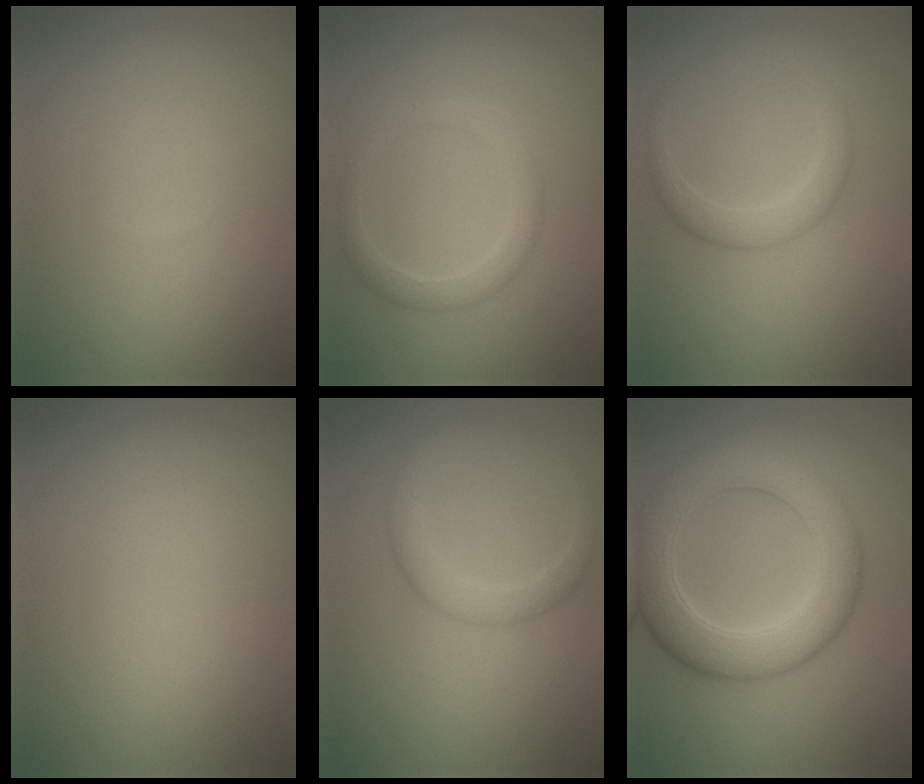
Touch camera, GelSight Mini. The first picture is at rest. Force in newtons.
{"total": 2.2, "press": 2.2, "slide": 0.2}
{"total": 2.2, "press": 2.2, "slide": 0.1}
{"total": 0.0}
{"total": 2.3, "press": 2.2, "slide": 0.3}
{"total": 7.1, "press": 7.1, "slide": 0.1}